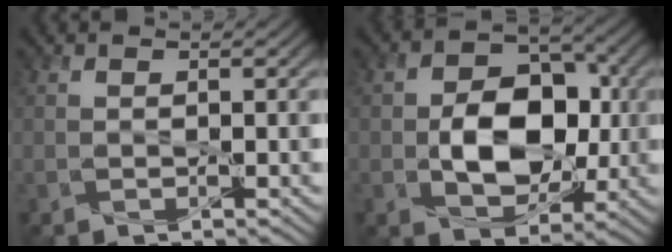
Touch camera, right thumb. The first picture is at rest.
{"total": 9.5, "force": [-1.0, 6.5, 6.9], "torque": [-0.114, 0.004, -0.024]}